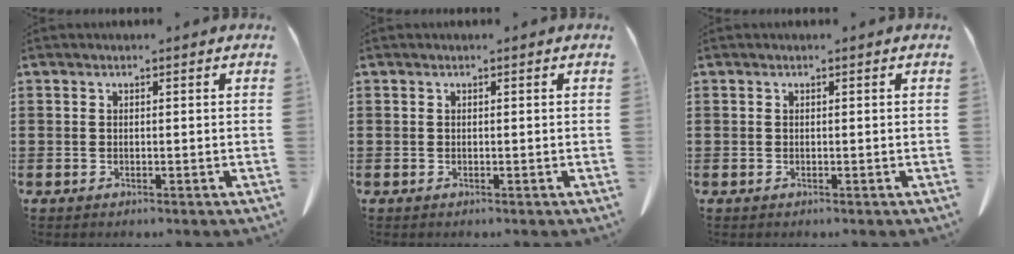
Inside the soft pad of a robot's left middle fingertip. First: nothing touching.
{"total": 0.0}
{"total": 0.0}